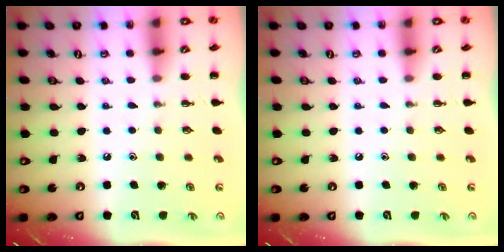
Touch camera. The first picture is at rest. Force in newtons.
{"total": 0.0}